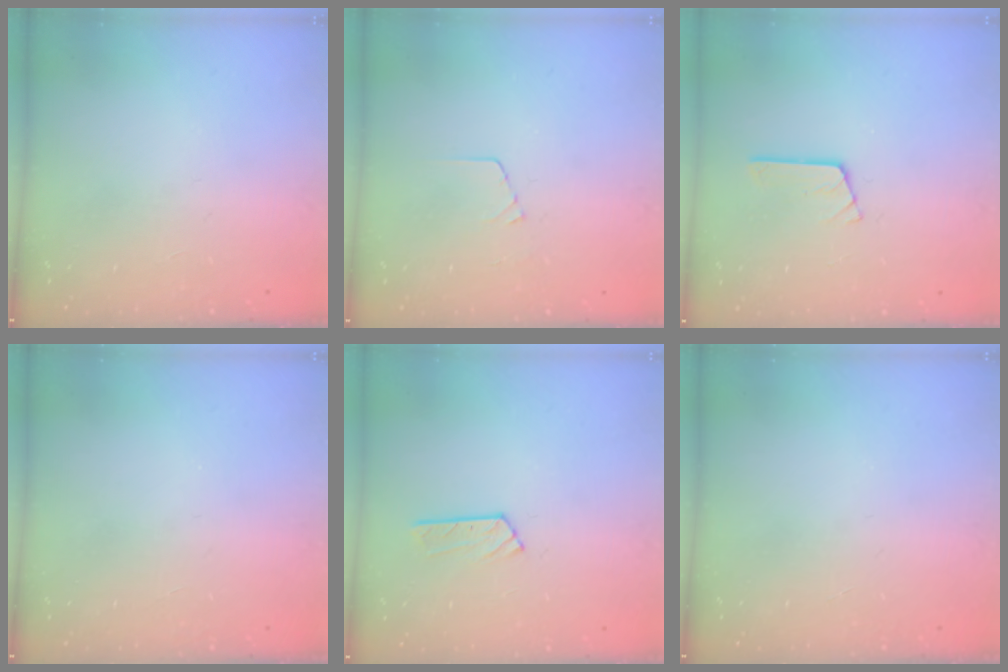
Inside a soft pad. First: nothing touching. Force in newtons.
{"total": 3.7, "press": 3.7, "slide": 0.2}
{"total": 3.2, "press": 3.2, "slide": 0.2}
{"total": 0.0}
{"total": 3.0, "press": 3.0, "slide": 0.4}
{"total": 0.0}